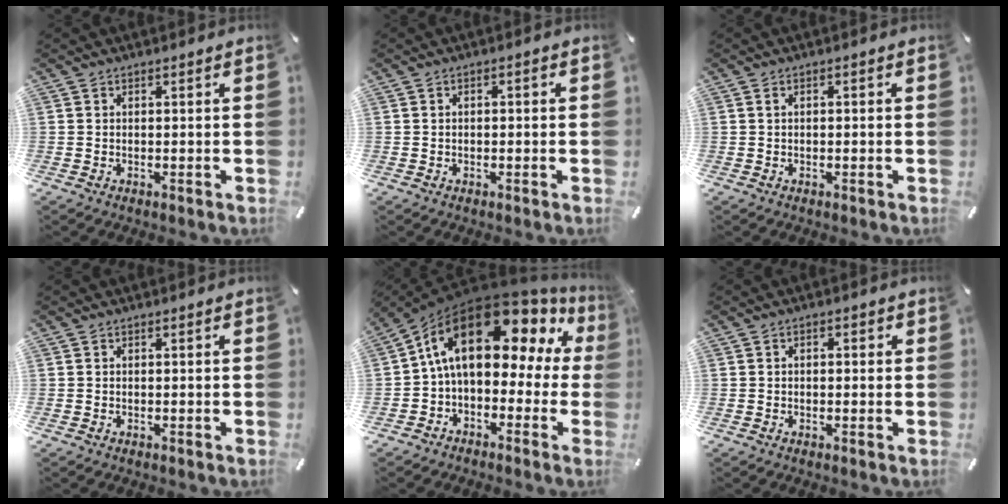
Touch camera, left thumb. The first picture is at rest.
{"total": 1.1, "force": [-0.3, 0.6, 0.9], "torque": [-0.016, 0.004, -0.007]}
{"total": 0.8, "force": [-0.1, 0.4, 0.7], "torque": [-0.014, 0.001, -0.002]}
{"total": 0.0}
{"total": 18.1, "force": [6.9, 10.1, 13.4], "torque": [-0.223, -0.046, 0.113]}
{"total": 1.2, "force": [-0.1, 0.7, 0.9], "torque": [-0.018, 0.004, -0.004]}